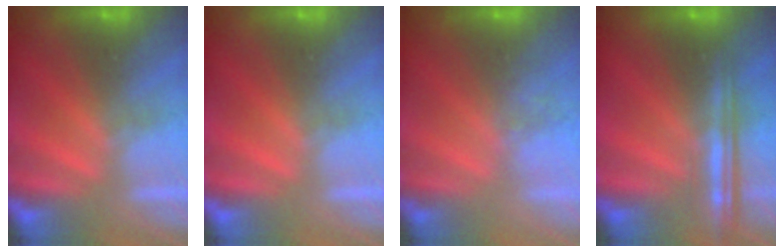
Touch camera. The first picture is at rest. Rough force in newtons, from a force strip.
{"total": 0.0}
{"total": 2.2}
{"total": 9.3}